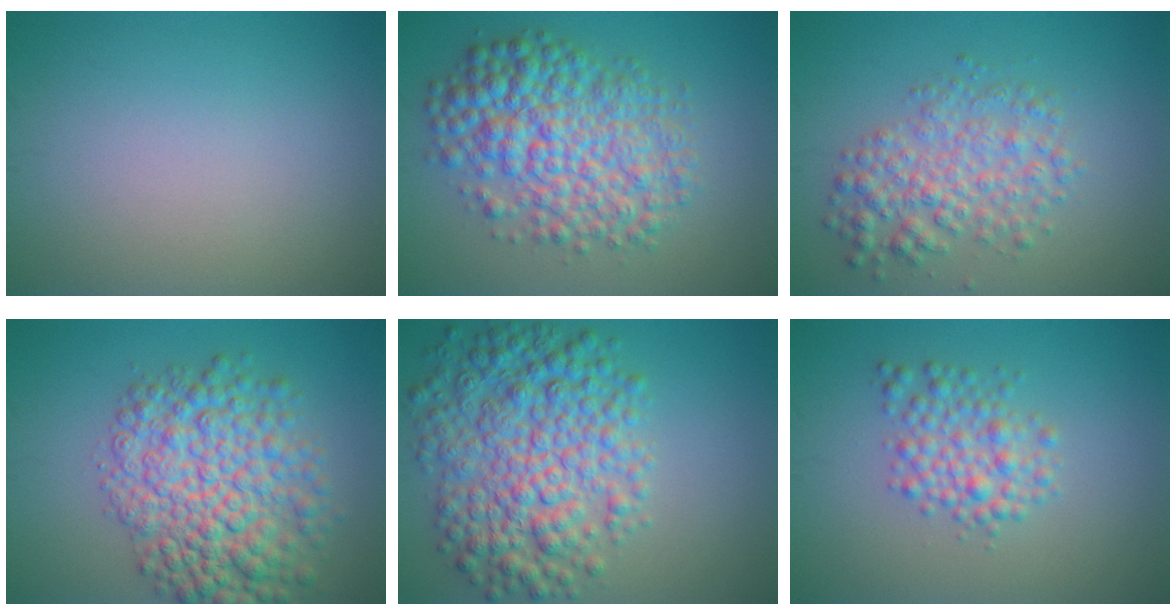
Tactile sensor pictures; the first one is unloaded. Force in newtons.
{"total": 8.2, "press": 8.2, "slide": 0.1}
{"total": 4.5, "press": 4.5, "slide": 0.1}
{"total": 8.8, "press": 8.8, "slide": 0.1}
{"total": 8.6, "press": 8.6, "slide": 0.1}
{"total": 3.3, "press": 3.3, "slide": 0.1}